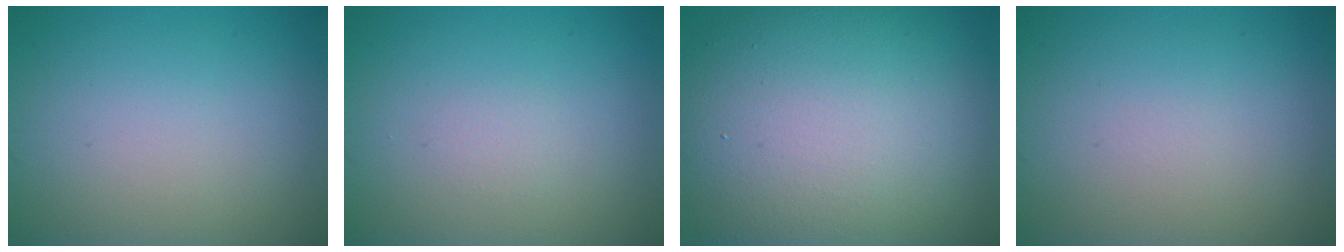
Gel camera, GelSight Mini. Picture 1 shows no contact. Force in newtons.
{"total": 0.6, "press": 0.6, "slide": 0.1}
{"total": 15.5, "press": 15.5, "slide": 0.5}
{"total": 0.0}